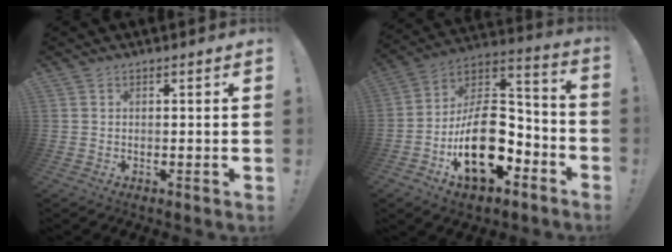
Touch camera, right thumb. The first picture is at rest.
{"total": 22.1, "force": [-6.9, 13.3, 16.2], "torque": [-0.264, 0.034, -0.101]}